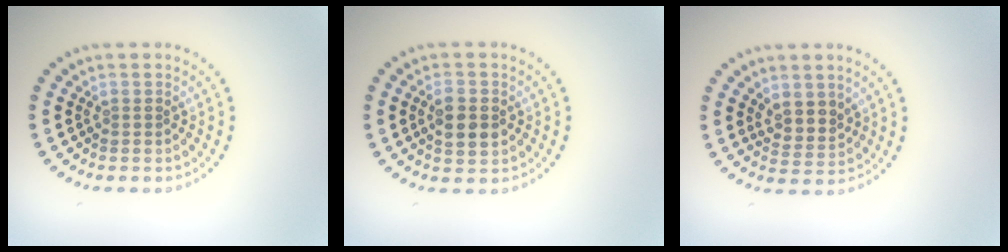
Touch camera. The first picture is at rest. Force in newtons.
{"total": 3.1, "press": 3.1, "slide": 0.3}
{"total": 2.3, "press": 1.9, "slide": 1.2}